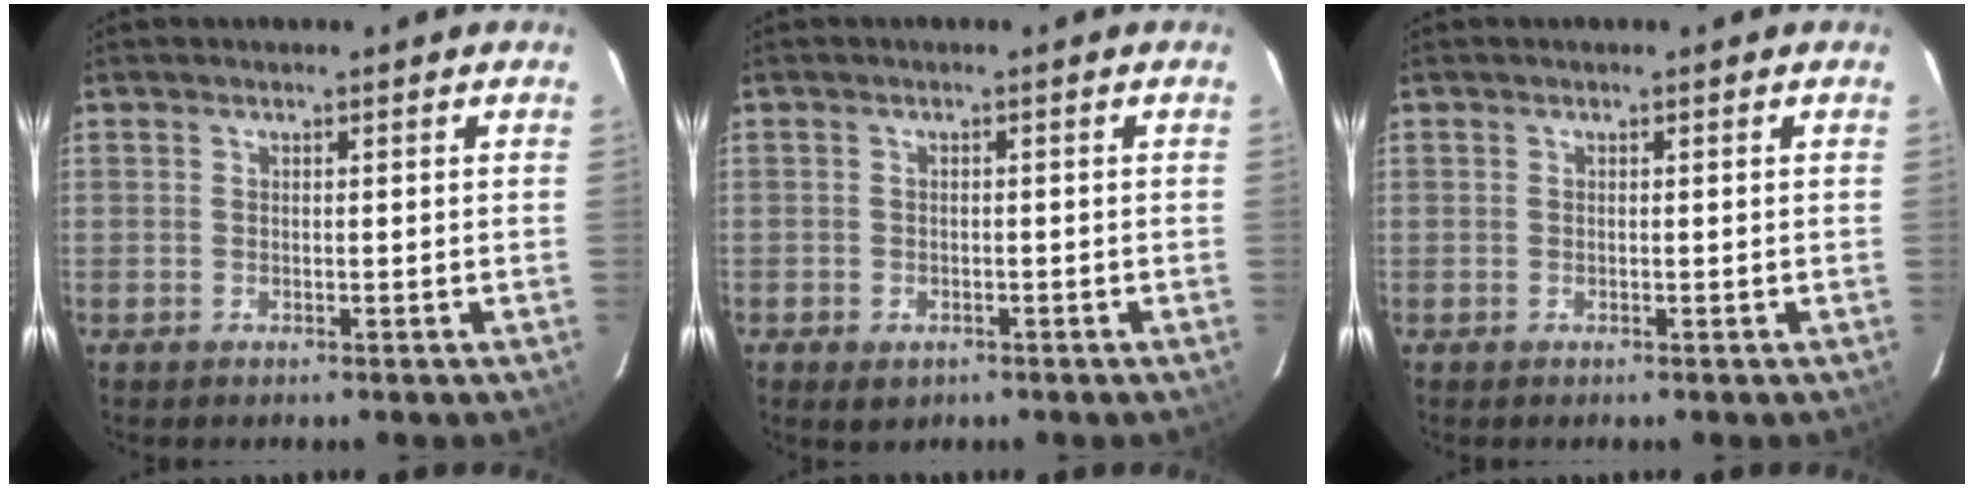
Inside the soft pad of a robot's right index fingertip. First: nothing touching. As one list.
[{"total": 2.9, "force": [-1.5, 2.2, 1.1], "torque": [-0.025, -0.003, -0.017]}, {"total": 0.0}]